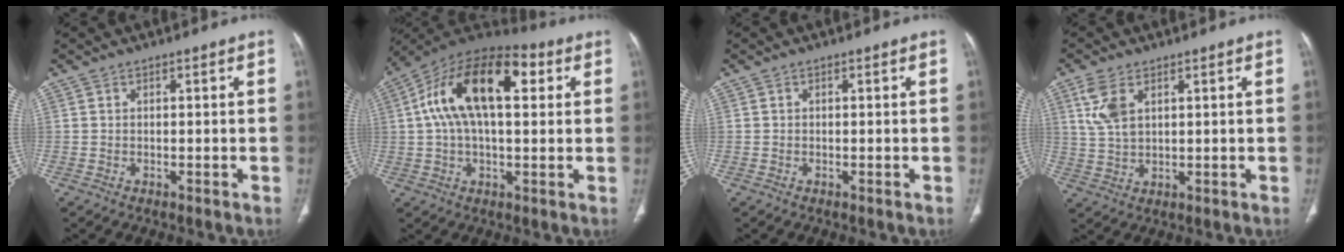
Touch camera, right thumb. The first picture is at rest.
{"total": 19.7, "force": [4.8, 9.8, 16.4], "torque": [-0.277, 0.034, 0.070]}
{"total": 0.0}
{"total": 6.4, "force": [2.8, 3.5, 4.7], "torque": [-0.104, -0.003, 0.065]}